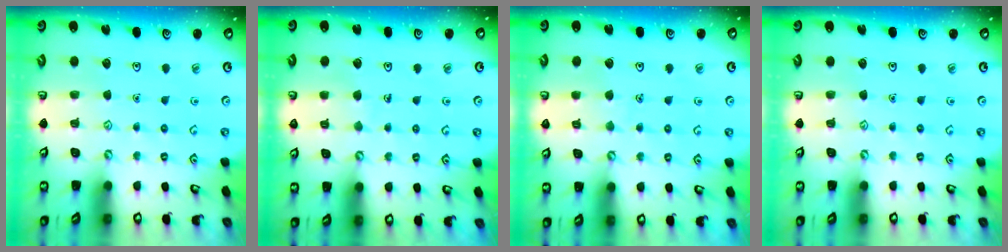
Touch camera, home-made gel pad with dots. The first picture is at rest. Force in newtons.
{"total": 2.3, "press": 2.3, "slide": 0.1}
{"total": 3.3, "press": 3.3, "slide": 0.3}
{"total": 0.0}